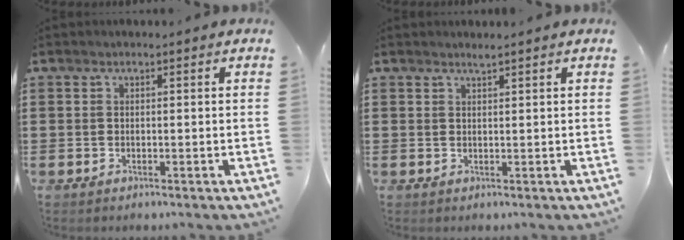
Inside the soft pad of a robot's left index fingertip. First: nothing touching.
{"total": 0.9, "force": [0.8, -0.1, 0.3], "torque": [-0.007, -0.002, 0.016]}